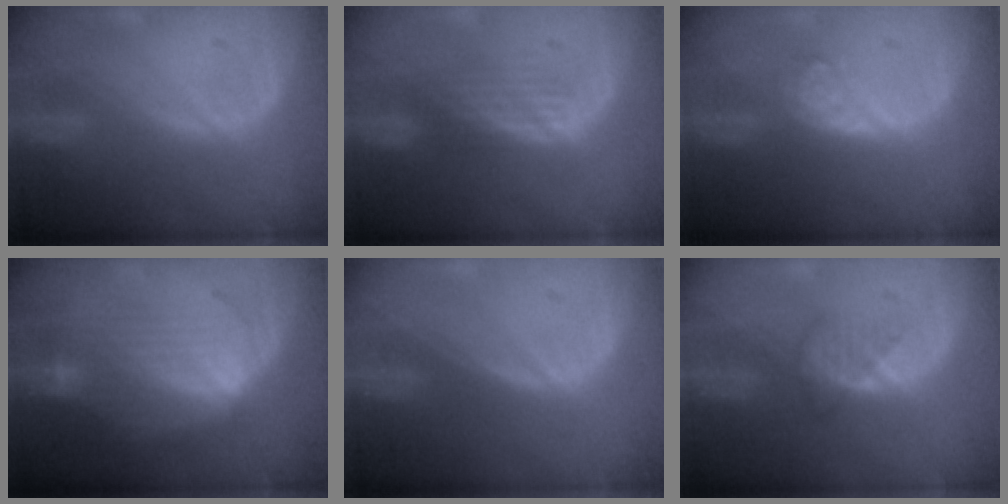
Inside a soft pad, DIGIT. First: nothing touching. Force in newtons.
{"total": 4.0, "press": 3.5, "slide": 2.1}
{"total": 4.2, "press": 3.6, "slide": 2.1}
{"total": 7.4, "press": 7.3, "slide": 1.4}
{"total": 0.0}
{"total": 2.5, "press": 2.5, "slide": 0.4}